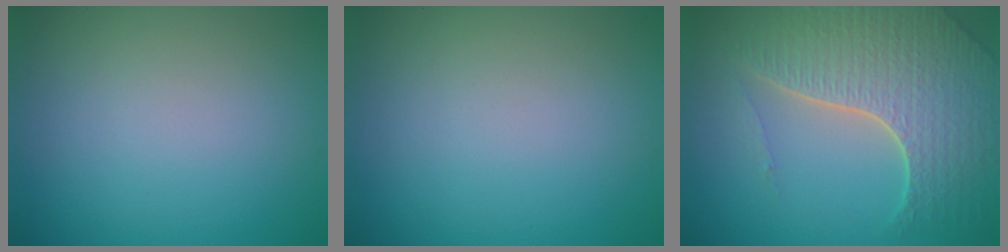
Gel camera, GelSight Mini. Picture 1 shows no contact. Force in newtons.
{"total": 0.0}
{"total": 7.1, "press": 5.1, "slide": 5.0}